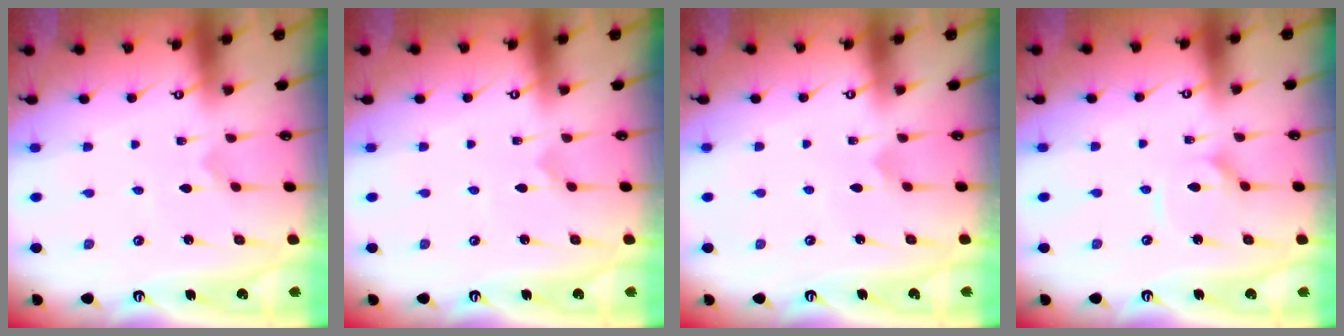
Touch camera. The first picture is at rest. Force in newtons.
{"total": 0.0}
{"total": 2.9, "press": 2.9, "slide": 0.2}
{"total": 2.6, "press": 2.6, "slide": 0.3}